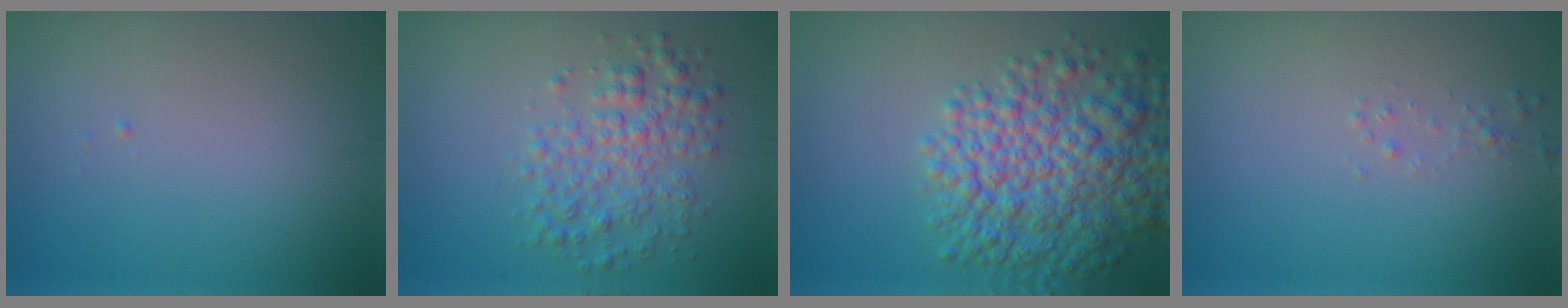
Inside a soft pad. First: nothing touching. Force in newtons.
{"total": 4.0, "press": 4.0, "slide": 0.1}
{"total": 8.9, "press": 8.9, "slide": 0.3}
{"total": 0.7, "press": 0.6, "slide": 0.1}